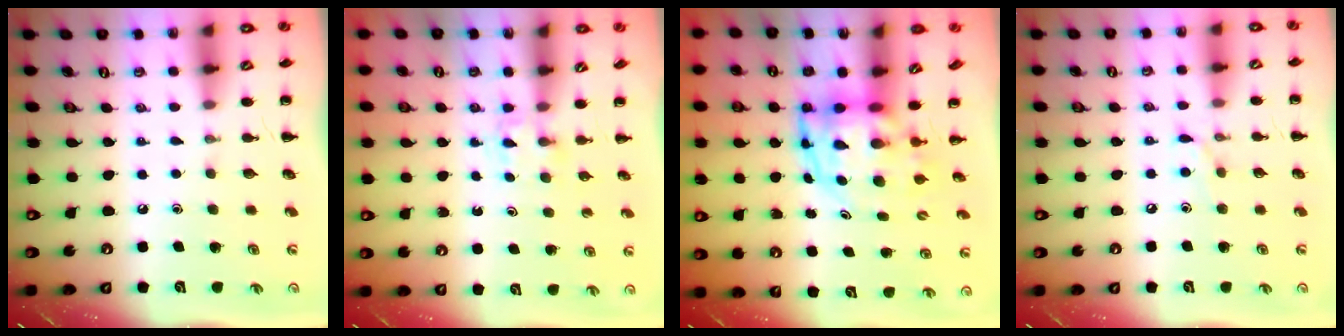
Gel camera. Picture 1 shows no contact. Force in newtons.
{"total": 2.4, "press": 2.3, "slide": 0.9}
{"total": 6.2, "press": 6.0, "slide": 1.4}
{"total": 6.0, "press": 5.7, "slide": 1.8}